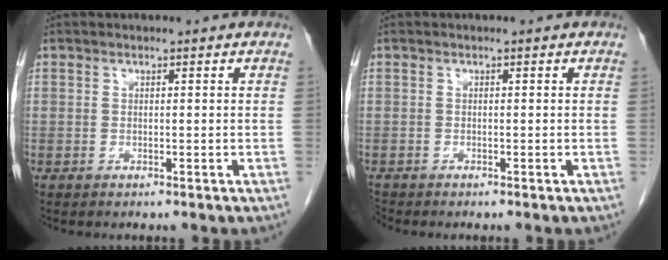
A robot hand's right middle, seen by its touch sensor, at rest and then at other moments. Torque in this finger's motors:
{"motor_torque": [0.27, -0.08, -0.01, 0.01]}